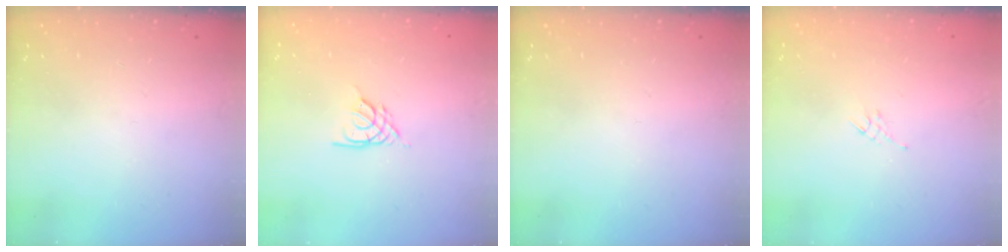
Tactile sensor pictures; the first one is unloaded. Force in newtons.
{"total": 2.6, "press": 2.6, "slide": 0.6}
{"total": 0.0}
{"total": 3.5, "press": 3.4, "slide": 0.8}